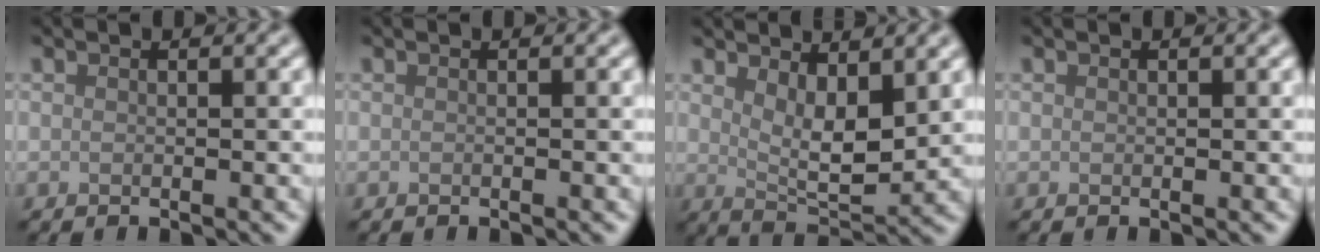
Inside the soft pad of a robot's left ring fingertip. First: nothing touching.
{"total": 0.0}
{"total": 4.8, "force": [1.9, 2.0, 3.9], "torque": [-0.073, -0.012, 0.039]}
{"total": 0.0}